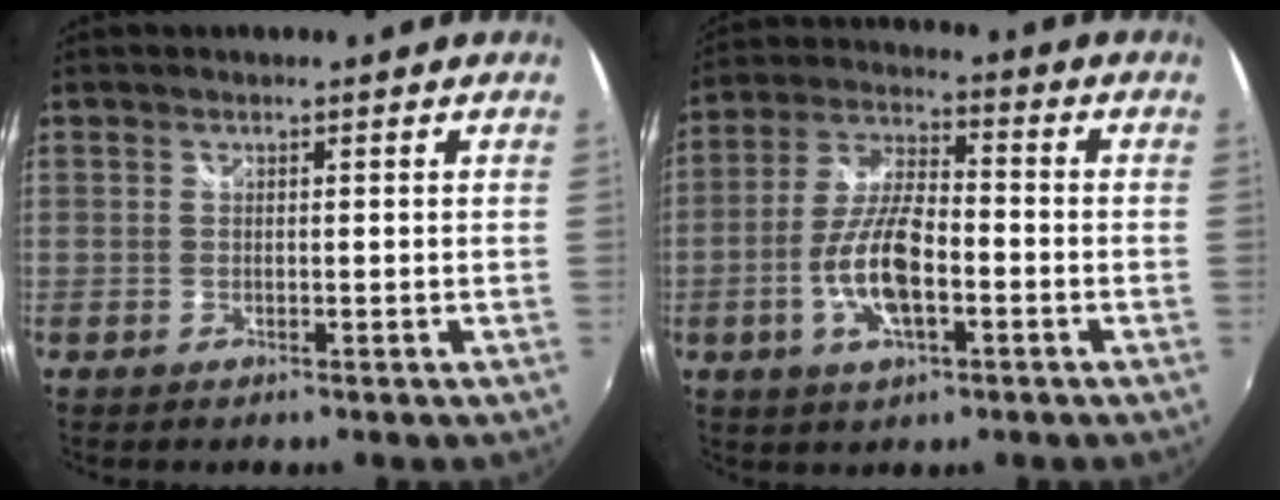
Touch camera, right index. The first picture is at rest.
{"total": 11.9, "force": [-3.7, 4.3, 10.4], "torque": [-0.217, 0.001, -0.069]}